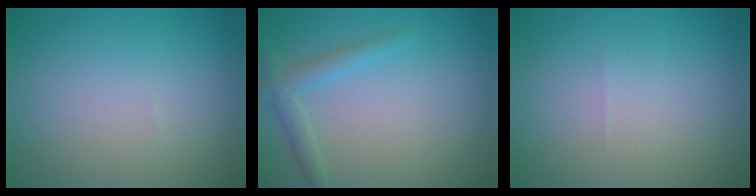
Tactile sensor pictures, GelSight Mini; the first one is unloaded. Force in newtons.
{"total": 2.1, "press": 2.1, "slide": 0.1}
{"total": 0.0}